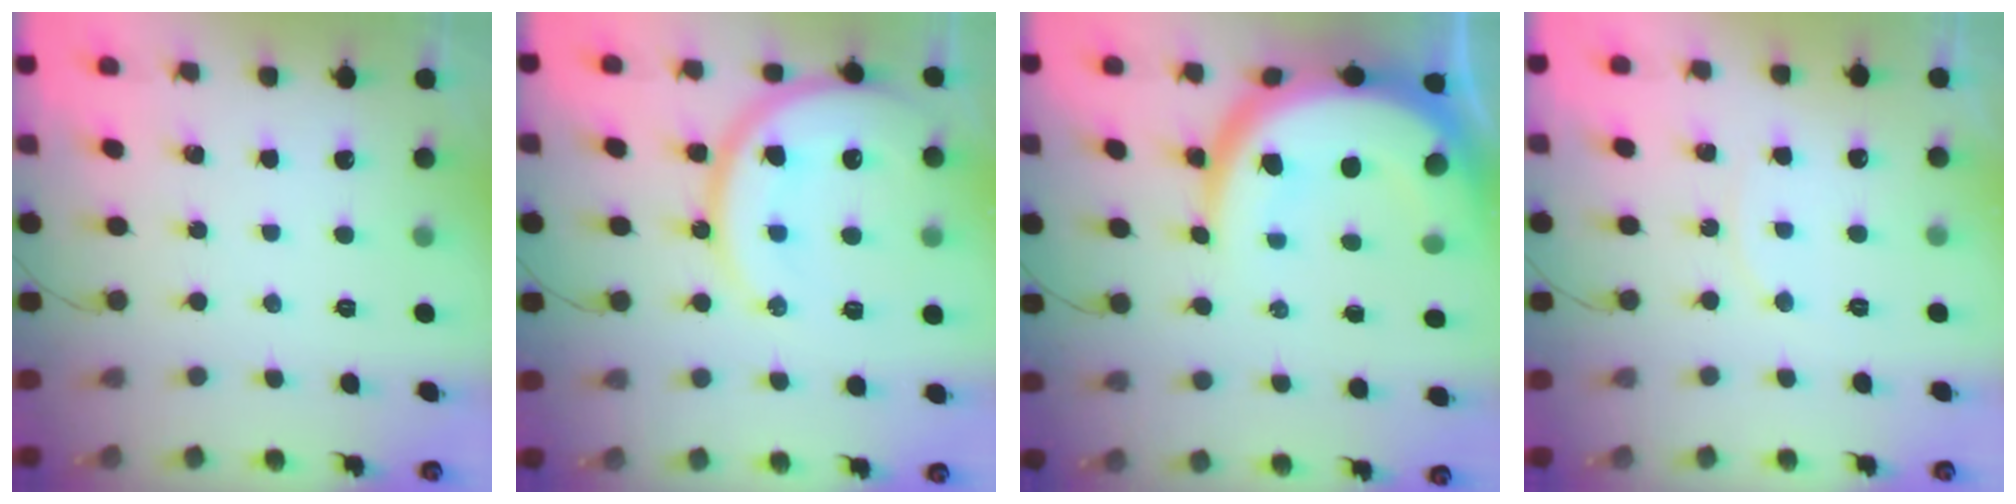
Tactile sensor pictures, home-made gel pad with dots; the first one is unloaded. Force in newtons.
{"total": 19.4, "press": 19.3, "slide": 1.8}
{"total": 18.4, "press": 18.3, "slide": 1.9}
{"total": 3.8, "press": 3.8, "slide": 0.4}